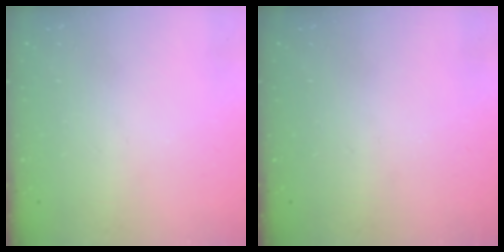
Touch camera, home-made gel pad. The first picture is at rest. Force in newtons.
{"total": 0.0}